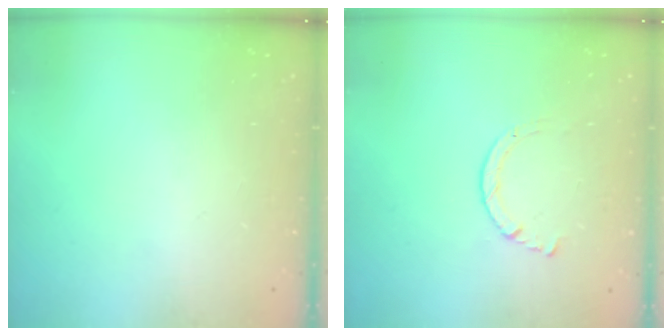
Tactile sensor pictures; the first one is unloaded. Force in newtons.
{"total": 2.9, "press": 2.8, "slide": 0.3}